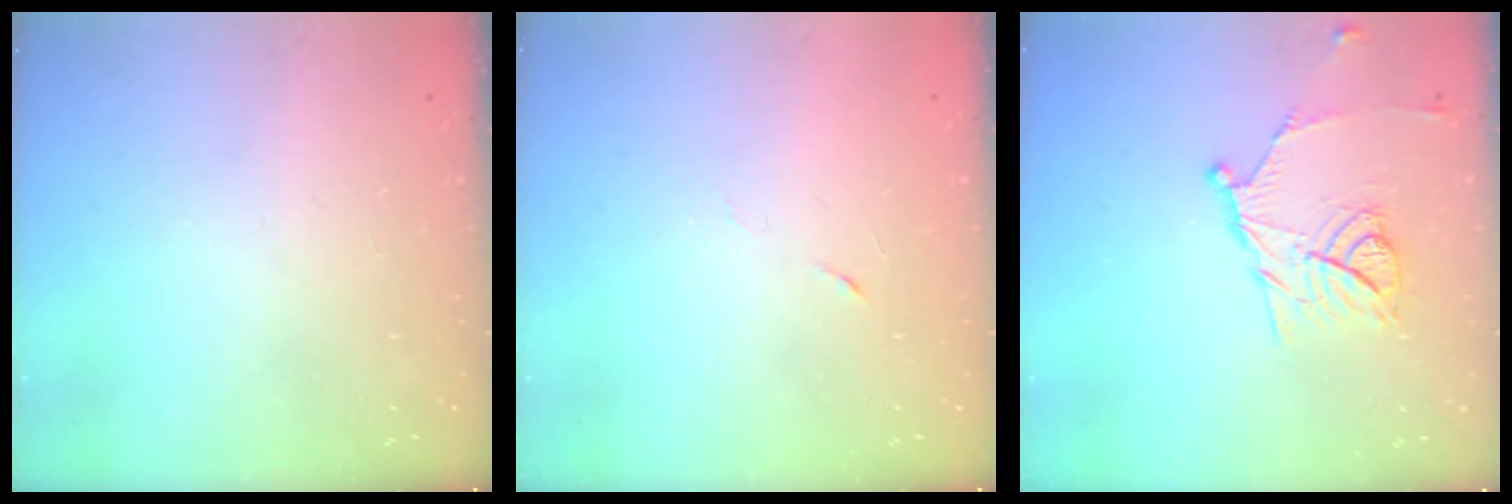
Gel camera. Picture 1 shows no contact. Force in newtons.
{"total": 2.9, "press": 2.7, "slide": 1.0}
{"total": 13.2, "press": 13.2, "slide": 0.3}